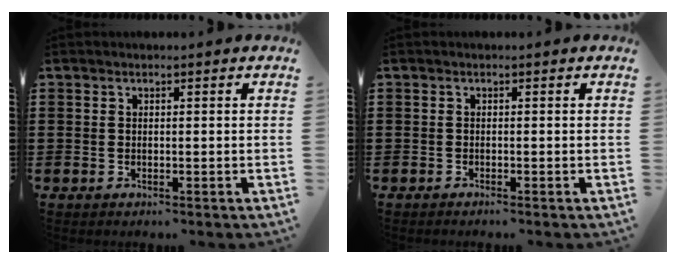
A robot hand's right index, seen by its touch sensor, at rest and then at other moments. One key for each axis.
{"total": 0.5, "fx": -0.4, "fy": -0.2, "fz": 0.2, "tx": -0.006, "ty": -0.005, "tz": -0.007}